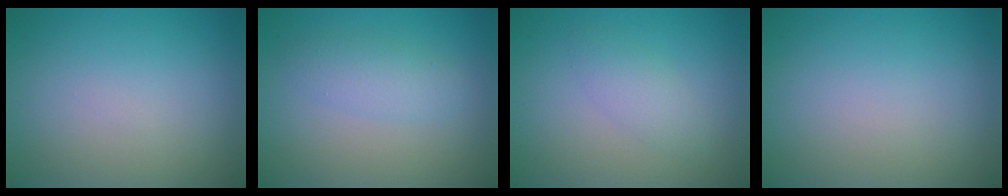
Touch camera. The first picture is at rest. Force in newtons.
{"total": 2.3, "press": 2.3, "slide": 0.1}
{"total": 1.8, "press": 1.8, "slide": 0.2}
{"total": 0.0}